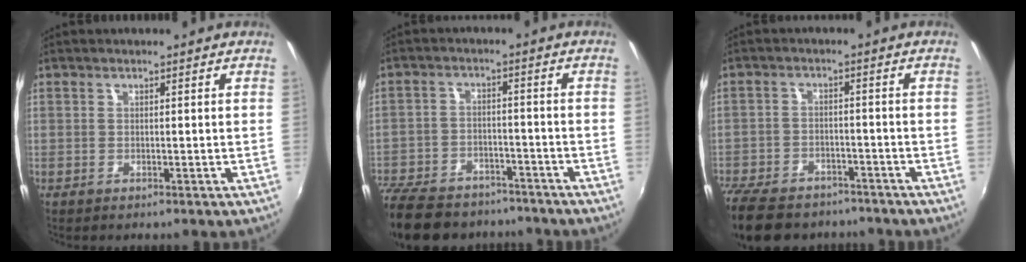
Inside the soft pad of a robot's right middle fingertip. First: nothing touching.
{"total": 20.8, "force": [-16.5, 9.5, 8.5], "torque": [-0.217, -0.008, -0.248]}
{"total": 16.6, "force": [-13.0, 7.7, 6.7], "torque": [-0.180, -0.011, -0.205]}